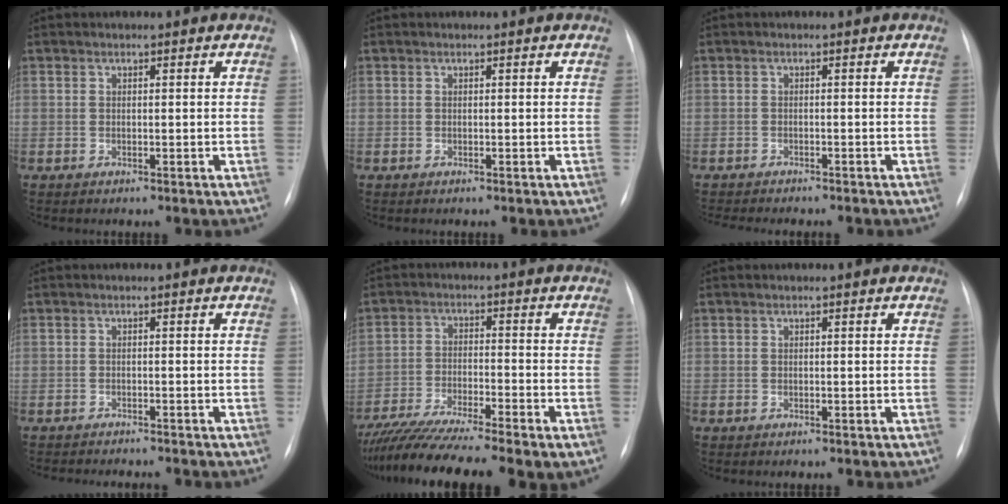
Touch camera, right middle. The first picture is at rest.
{"total": 0.0}
{"total": 8.4, "force": [-7.5, 1.5, 3.6], "torque": [-0.047, -0.005, -0.097]}
{"total": 7.3, "force": [-6.7, 1.0, 2.7], "torque": [-0.031, -0.008, -0.087]}
{"total": 14.0, "force": [-10.9, 0.7, 8.7], "torque": [-0.166, -0.034, -0.181]}
{"total": 0.0}